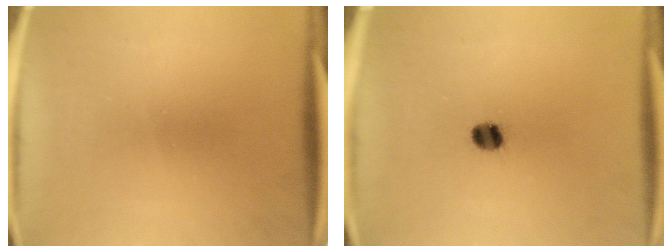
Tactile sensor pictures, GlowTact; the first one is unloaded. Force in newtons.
{"total": 3.5}